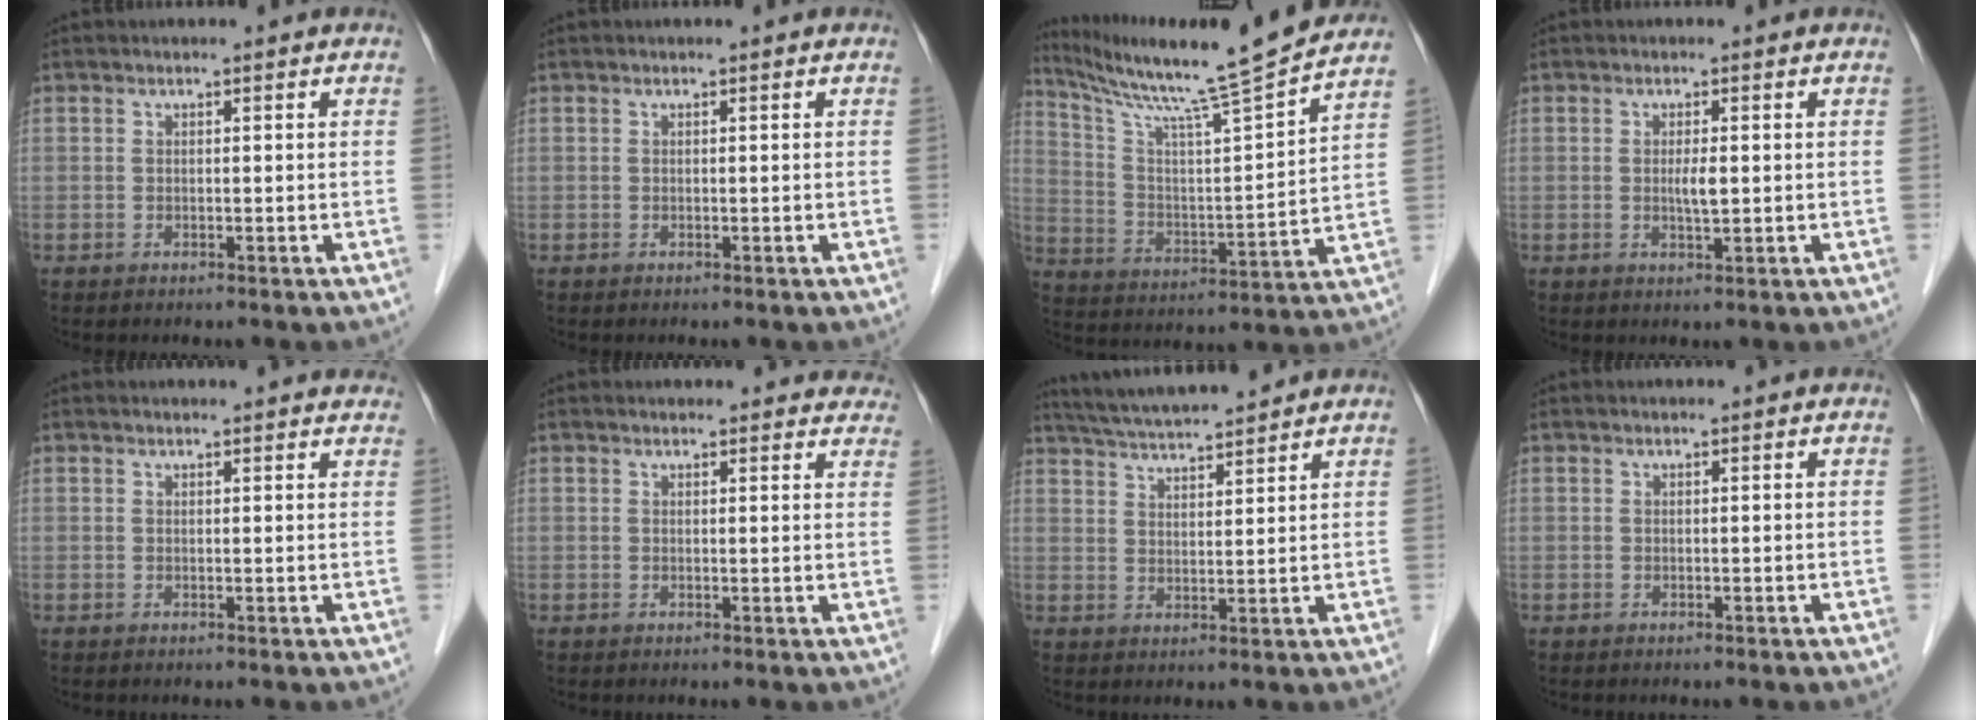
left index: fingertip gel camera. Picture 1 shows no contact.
{"total": 0.0}
{"total": 19.2, "force": [16.5, -1.5, 9.6], "torque": [-0.168, -0.018, 0.260]}
{"total": 1.9, "force": [0.2, 0.3, 1.9], "torque": [-0.037, -0.002, 0.003]}
{"total": 6.2, "force": [6.0, 0.8, 1.6], "torque": [-0.014, 0.017, 0.053]}
{"total": 12.2, "force": [11.5, 3.1, 2.5], "torque": [0.002, 0.008, 0.111]}
{"total": 10.4, "force": [9.6, 0.3, 4.0], "torque": [-0.075, 0.025, 0.156]}
{"total": 0.6, "force": [0.6, 0.0, 0.1], "torque": [-0.005, 0.006, 0.010]}